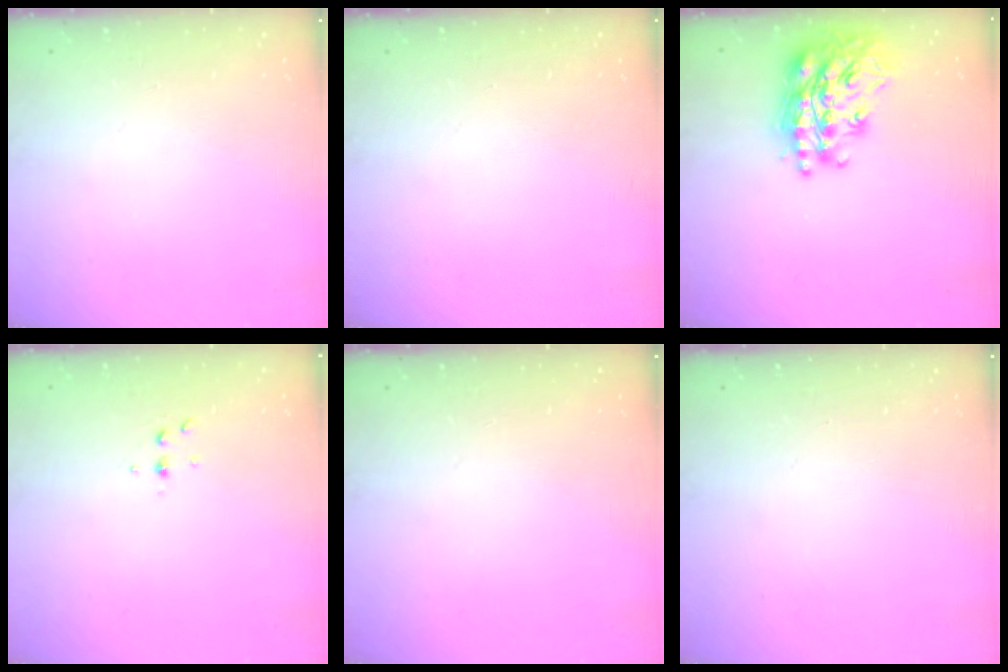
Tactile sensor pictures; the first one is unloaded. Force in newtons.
{"total": 0.0}
{"total": 23.2, "press": 23.2, "slide": 1.8}
{"total": 2.5, "press": 2.4, "slide": 0.2}
{"total": 0.0}
{"total": 0.0}